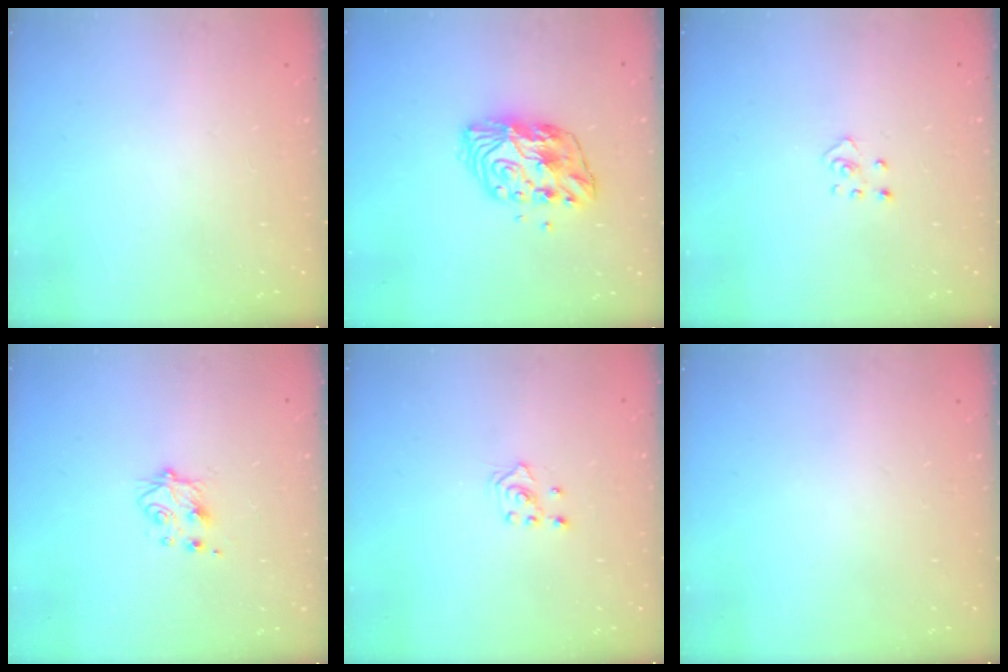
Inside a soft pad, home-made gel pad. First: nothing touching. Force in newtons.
{"total": 10.7, "press": 10.6, "slide": 0.7}
{"total": 2.6, "press": 2.6, "slide": 0.3}
{"total": 4.9, "press": 4.8, "slide": 0.7}
{"total": 2.7, "press": 2.6, "slide": 0.8}
{"total": 0.0}